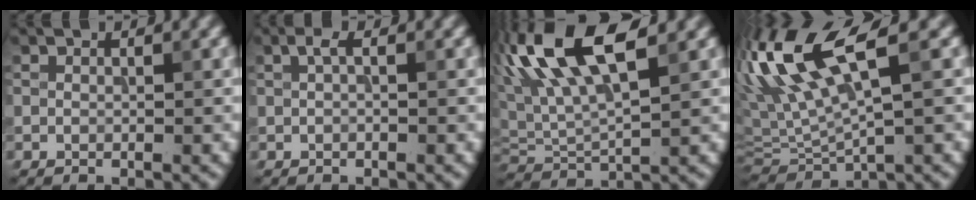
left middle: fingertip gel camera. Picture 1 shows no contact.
{"total": 0.9, "force": [0.2, 0.2, 0.9], "torque": [-0.019, 0.004, 0.003]}
{"total": 10.1, "force": [4.4, 3.3, 8.4], "torque": [-0.176, 0.024, 0.076]}
{"total": 10.6, "force": [3.9, 2.7, 9.4], "torque": [-0.189, 0.020, 0.073]}